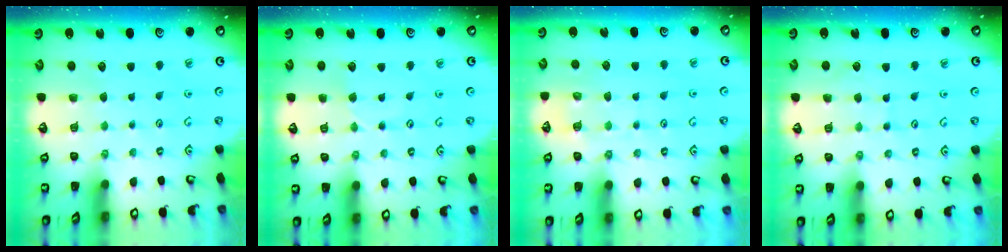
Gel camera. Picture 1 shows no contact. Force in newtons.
{"total": 2.2, "press": 2.2, "slide": 0.3}
{"total": 5.4, "press": 5.4, "slide": 0.8}
{"total": 5.4, "press": 5.4, "slide": 0.6}